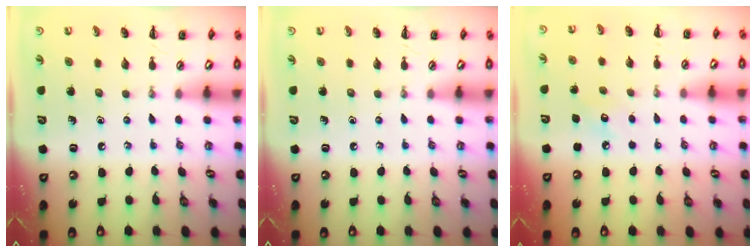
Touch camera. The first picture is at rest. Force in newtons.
{"total": 0.0}
{"total": 4.6, "press": 4.4, "slide": 1.2}